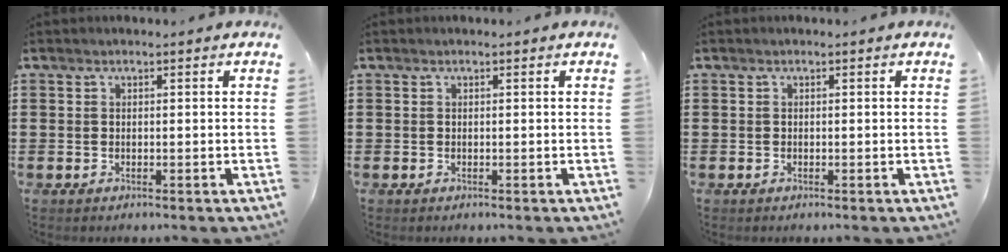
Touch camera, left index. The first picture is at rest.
{"total": 0.0}
{"total": 0.0}